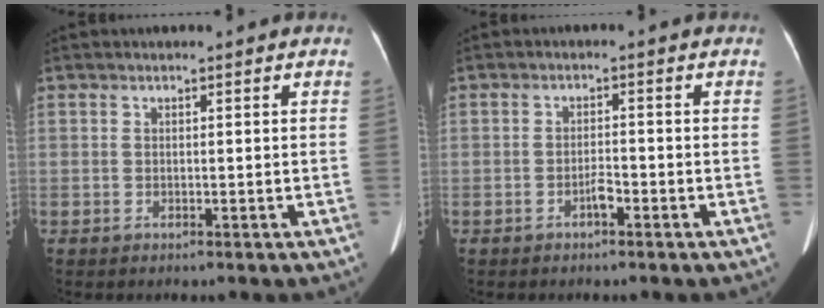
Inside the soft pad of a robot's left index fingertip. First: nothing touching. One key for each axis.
{"total": 1.9, "fx": -1.3, "fy": 0.5, "fz": 1.3, "tx": -0.021, "ty": 0.003, "tz": -0.020}